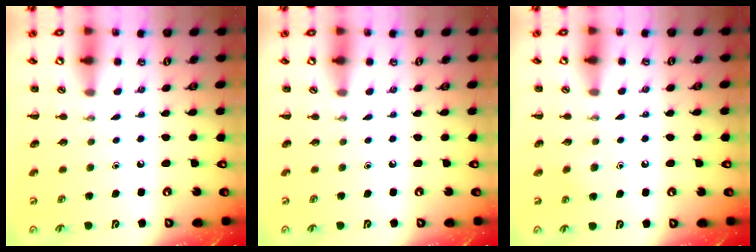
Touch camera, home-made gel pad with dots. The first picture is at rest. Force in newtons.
{"total": 0.0}
{"total": 2.9, "press": 2.6, "slide": 1.3}